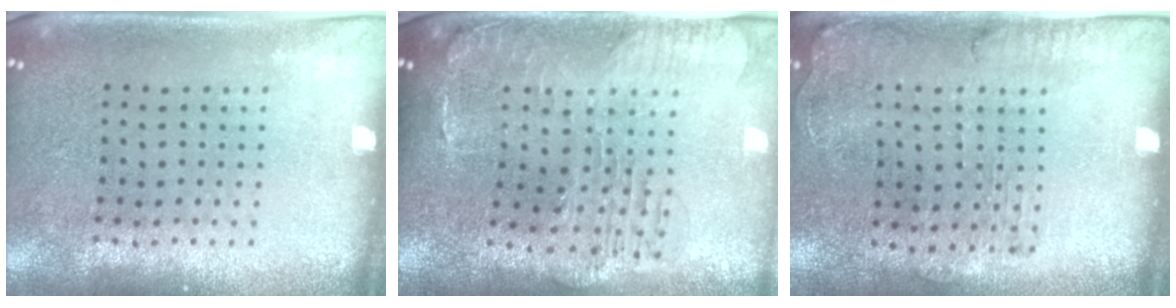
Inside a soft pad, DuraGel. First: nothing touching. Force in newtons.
{"total": 1.5, "press": 1.4, "slide": 0.4}
{"total": 1.2, "press": 1.1, "slide": 0.5}